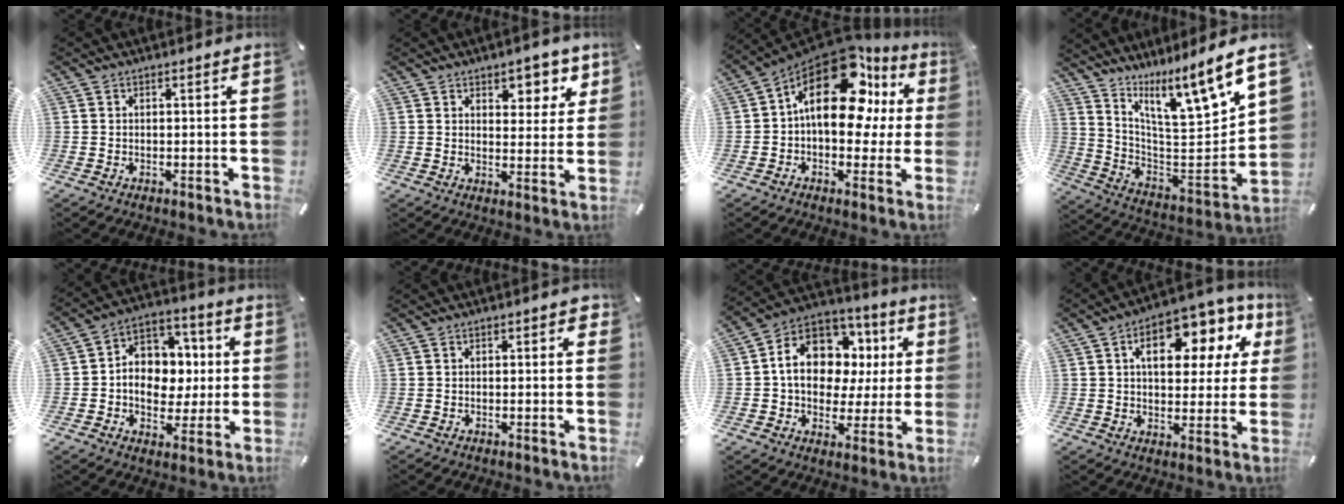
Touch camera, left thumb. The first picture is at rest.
{"total": 6.4, "force": [4.3, 4.0, 2.5], "torque": [-0.011, -0.028, 0.068]}
{"total": 20.1, "force": [7.8, 11.2, 14.8], "torque": [-0.231, -0.047, 0.128]}
{"total": 11.7, "force": [10.6, 0.6, 4.9], "torque": [-0.069, -0.128, 0.166]}
{"total": 10.9, "force": [-0.6, 9.7, 4.9], "torque": [-0.072, 0.007, -0.003]}
{"total": 1.1, "force": [0.0, 0.8, 0.8], "torque": [-0.006, 0.002, -0.004]}
{"total": 14.5, "force": [3.0, 11.5, 8.2], "torque": [-0.137, -0.018, 0.059]}
{"total": 14.4, "force": [6.0, 8.4, 10.1], "torque": [-0.143, -0.027, 0.099]}